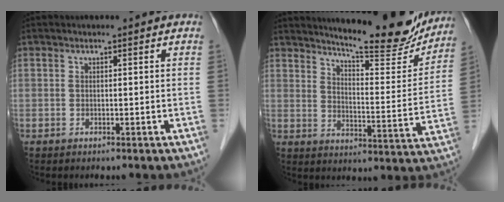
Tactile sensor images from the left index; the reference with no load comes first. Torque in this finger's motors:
{"motor_torque": [0.23, -0.14, 0.49, 0.10]}